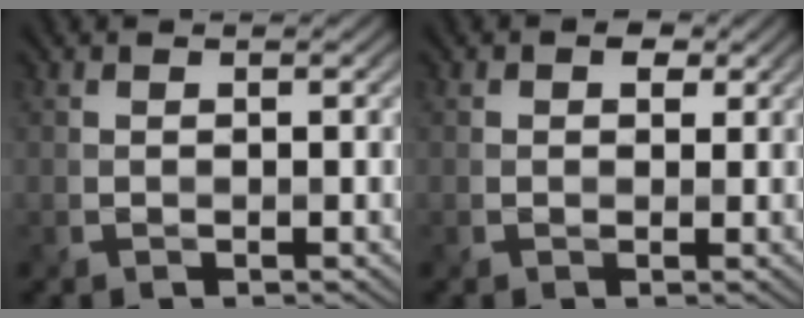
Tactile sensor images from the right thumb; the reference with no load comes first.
{"total": 2.2, "force": [0.8, 1.8, 1.1], "torque": [-0.016, -0.004, 0.010]}